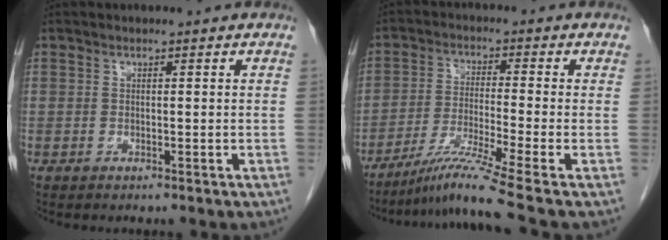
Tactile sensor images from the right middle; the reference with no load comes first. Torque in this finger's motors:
{"motor_torque": [0.23, -0.60, -0.06, 0.08]}